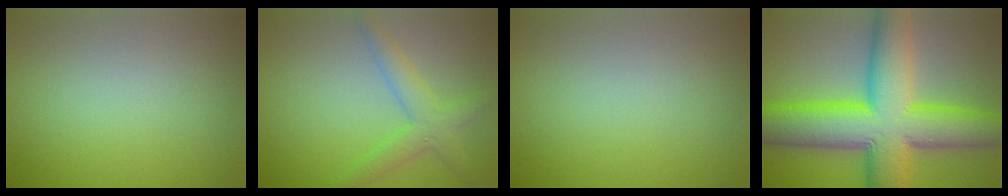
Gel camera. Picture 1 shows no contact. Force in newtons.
{"total": 2.4, "press": 2.4, "slide": 0.2}
{"total": 0.0}
{"total": 13.8, "press": 13.8, "slide": 0.3}